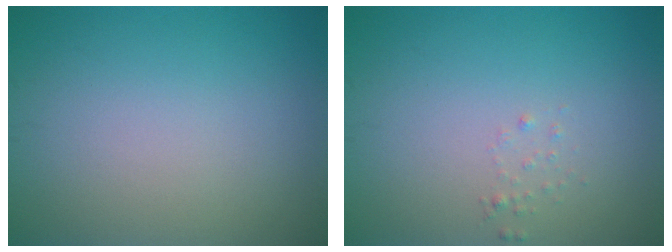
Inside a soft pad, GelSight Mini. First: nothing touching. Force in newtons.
{"total": 0.6, "press": 0.6, "slide": 0.1}